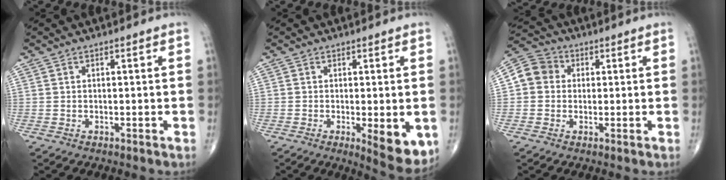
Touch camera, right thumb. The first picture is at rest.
{"total": 7.7, "force": [-1.8, 2.5, 7.1], "torque": [-0.088, -0.019, -0.021]}
{"total": 6.6, "force": [0.7, 5.9, 2.7], "torque": [-0.036, 0.018, -0.001]}